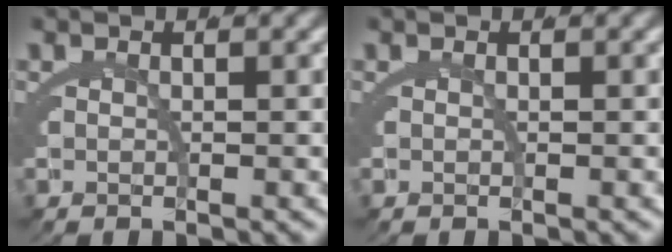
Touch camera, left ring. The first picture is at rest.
{"total": 0.0}